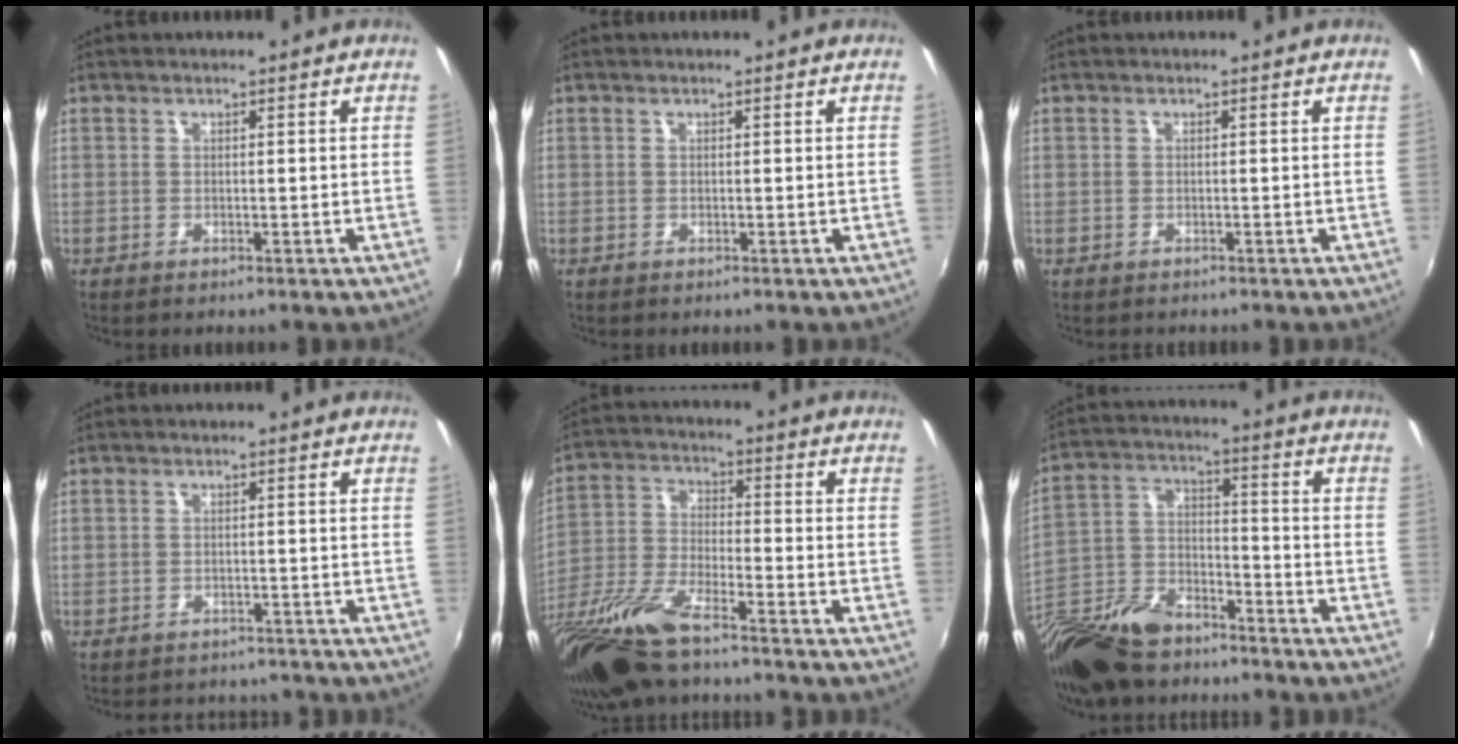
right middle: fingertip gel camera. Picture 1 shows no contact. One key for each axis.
{"total": 0.0}
{"total": 0.9, "fx": -0.6, "fy": 0.6, "fz": -0.1, "tx": -0.002, "ty": 0.002, "tz": -0.008}
{"total": 5.3, "fx": -4.6, "fy": 2.4, "fz": 1.0, "tx": -0.023, "ty": 0.005, "tz": -0.062}
{"total": 16.5, "fx": -12.6, "fy": 3.4, "fz": 10.2, "tx": -0.217, "ty": -0.043, "tz": -0.243}
{"total": 20.4, "fx": -15.1, "fy": 9.6, "fz": 9.9, "tx": -0.239, "ty": -0.013, "tz": -0.266}